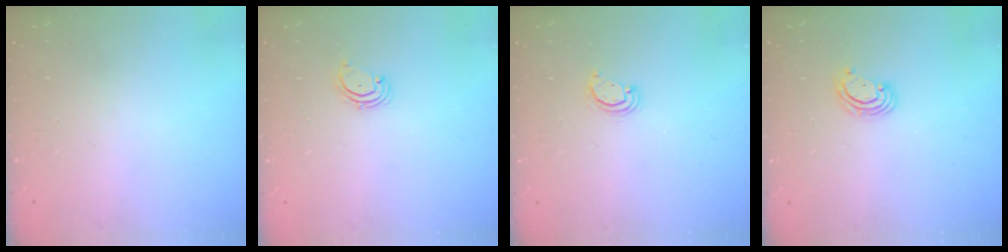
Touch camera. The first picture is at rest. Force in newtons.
{"total": 2.1, "press": 2.1, "slide": 0.3}
{"total": 2.5, "press": 2.5, "slide": 0.3}
{"total": 3.8, "press": 3.8, "slide": 0.3}